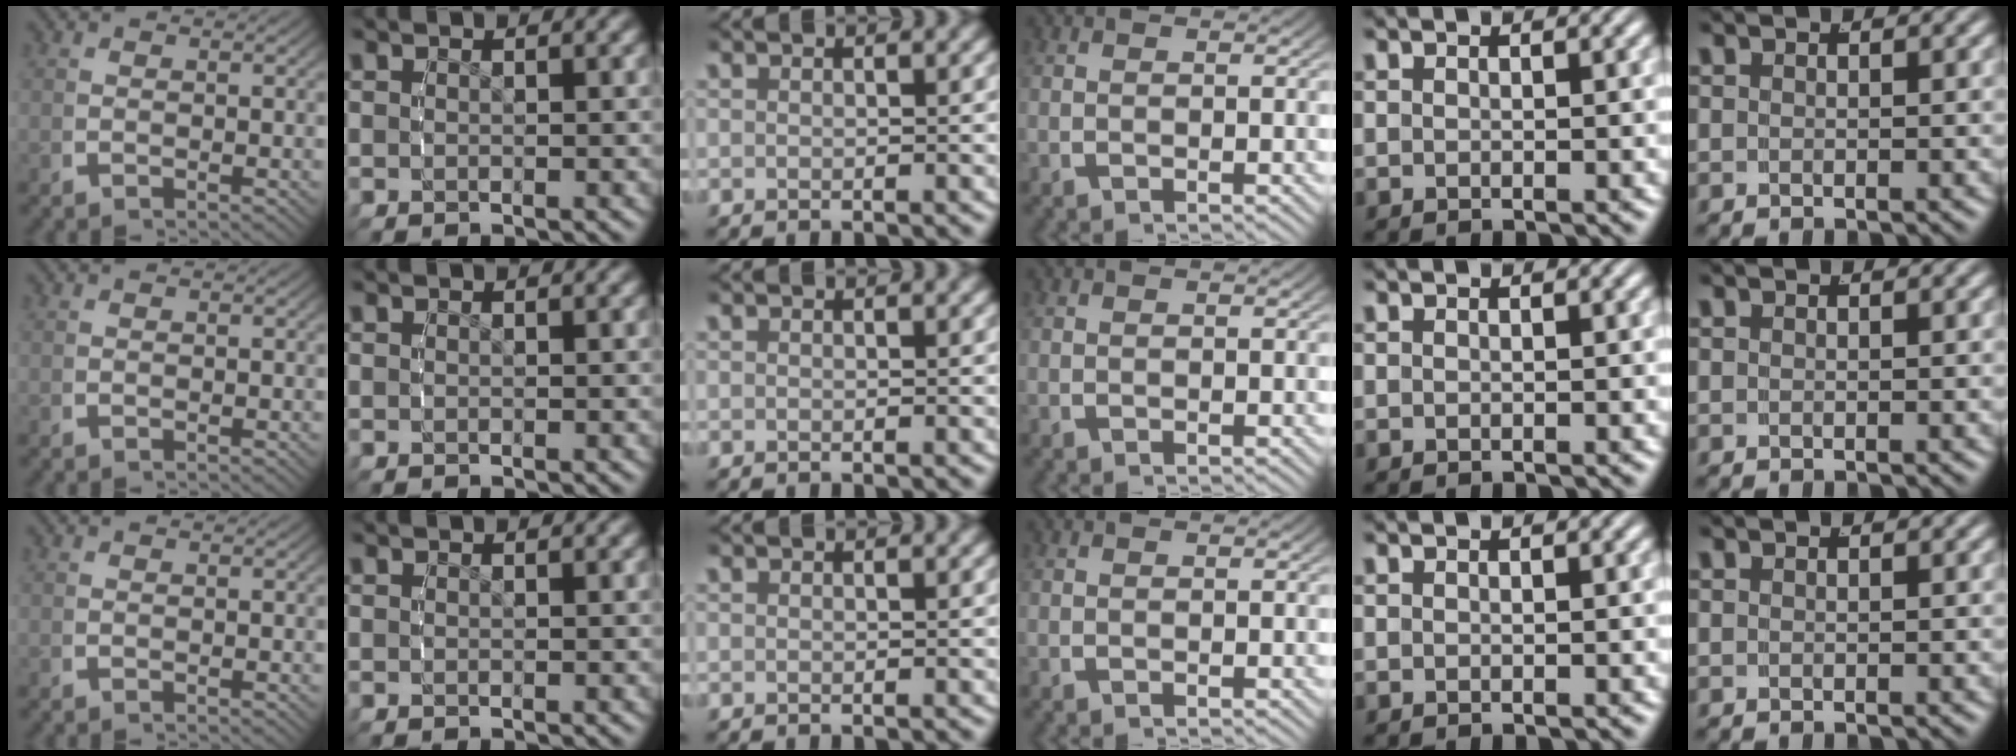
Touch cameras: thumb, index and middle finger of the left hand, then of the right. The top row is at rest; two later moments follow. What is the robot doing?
{"motion": "reach", "object": "measuring cup"}